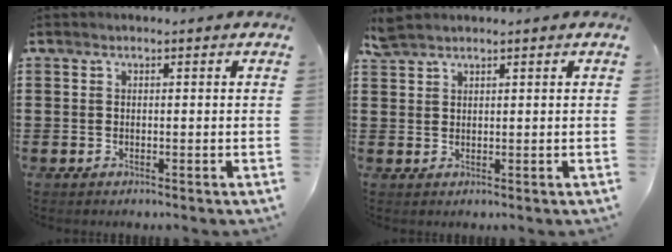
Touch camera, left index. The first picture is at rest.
{"total": 1.9, "force": [1.8, 0.3, 0.5], "torque": [-0.014, 0.000, 0.036]}